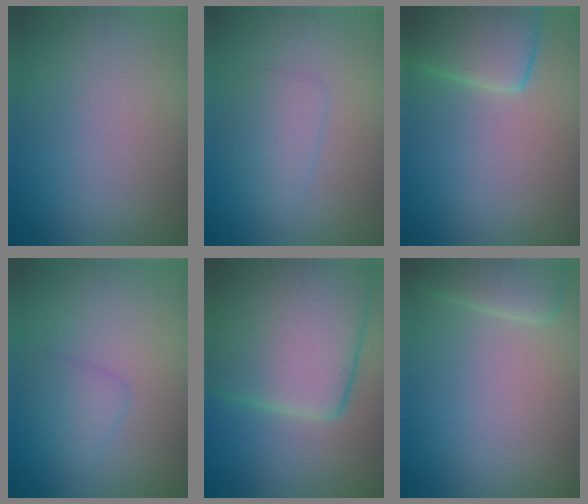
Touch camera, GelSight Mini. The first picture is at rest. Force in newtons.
{"total": 2.3, "press": 2.3, "slide": 0.1}
{"total": 5.2, "press": 5.2, "slide": 0.4}
{"total": 1.9, "press": 1.9, "slide": 0.2}
{"total": 15.9, "press": 15.9, "slide": 0.8}
{"total": 2.9, "press": 2.9, "slide": 0.3}